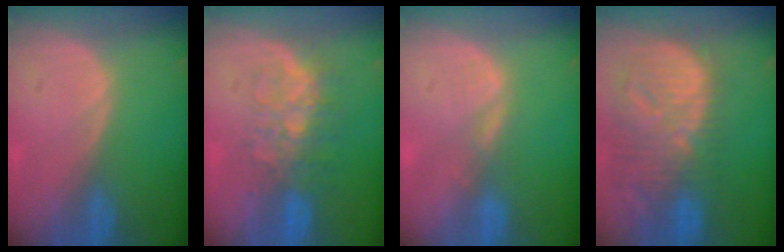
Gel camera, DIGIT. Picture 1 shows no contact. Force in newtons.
{"total": 8.1, "press": 7.1, "slide": 3.8}
{"total": 1.6, "press": 1.6, "slide": 0.2}
{"total": 13.2, "press": 11.5, "slide": 6.6}